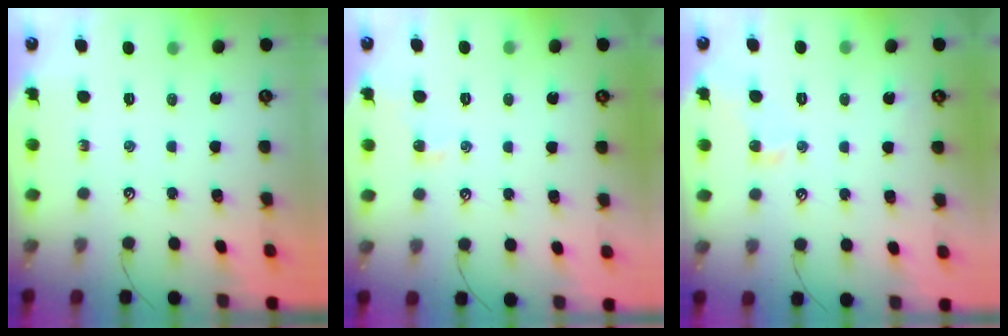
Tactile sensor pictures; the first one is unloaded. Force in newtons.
{"total": 0.0}
{"total": 2.5, "press": 2.4, "slide": 0.7}